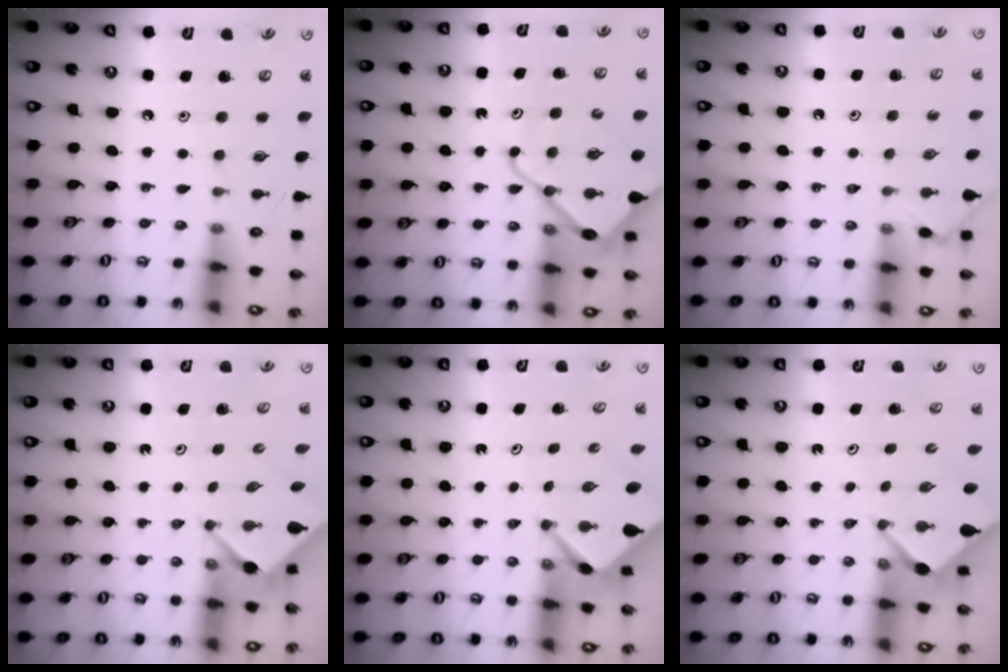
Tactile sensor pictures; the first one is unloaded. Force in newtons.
{"total": 12.1, "press": 12.1, "slide": 1.1}
{"total": 2.4, "press": 2.4, "slide": 0.5}
{"total": 2.5, "press": 2.5, "slide": 0.3}
{"total": 2.6, "press": 2.6, "slide": 0.3}
{"total": 2.6, "press": 2.6, "slide": 0.1}